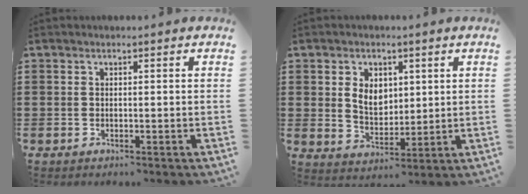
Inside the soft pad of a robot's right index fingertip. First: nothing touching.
{"total": 5.0, "force": [1.3, 3.5, 3.3], "torque": [-0.067, 0.009, 0.021]}